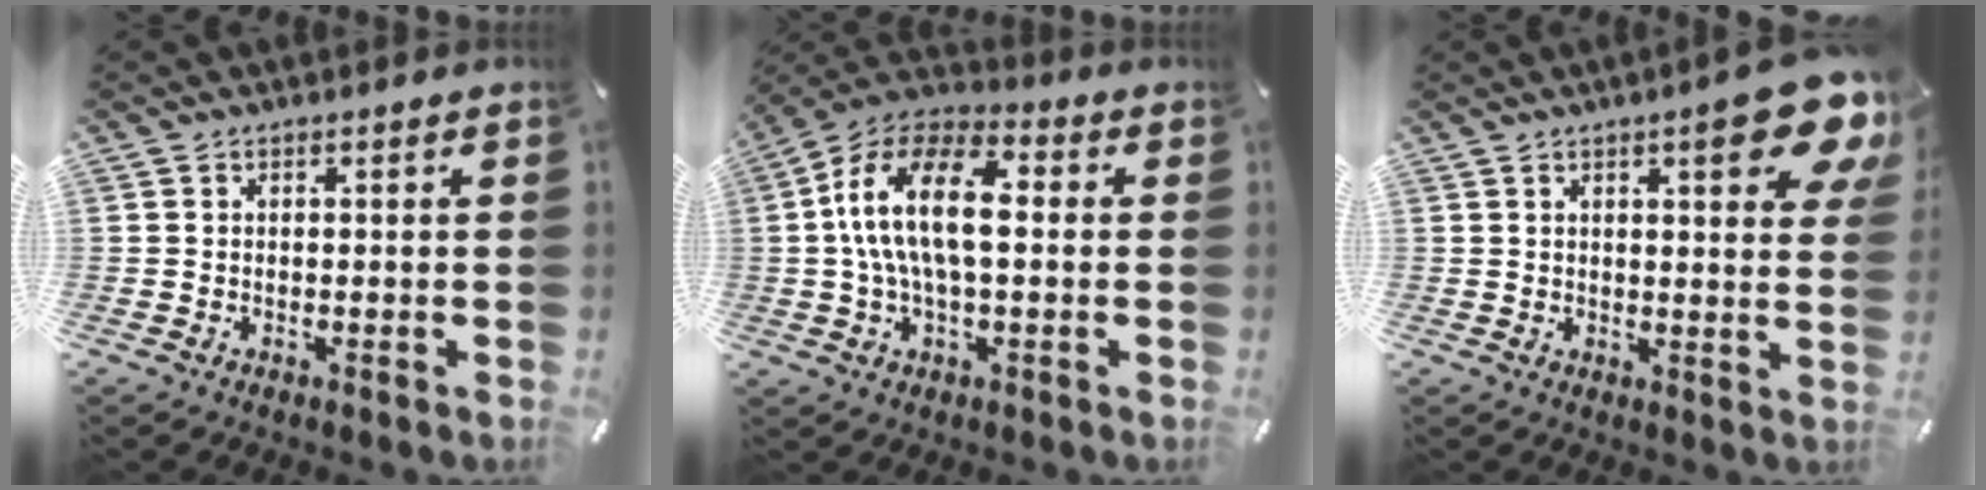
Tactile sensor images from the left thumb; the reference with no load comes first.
{"total": 15.4, "force": [0.6, 8.1, 13.0], "torque": [-0.273, 0.008, 0.008]}
{"total": 12.9, "force": [6.5, 3.1, 10.7], "torque": [-0.135, -0.040, 0.099]}